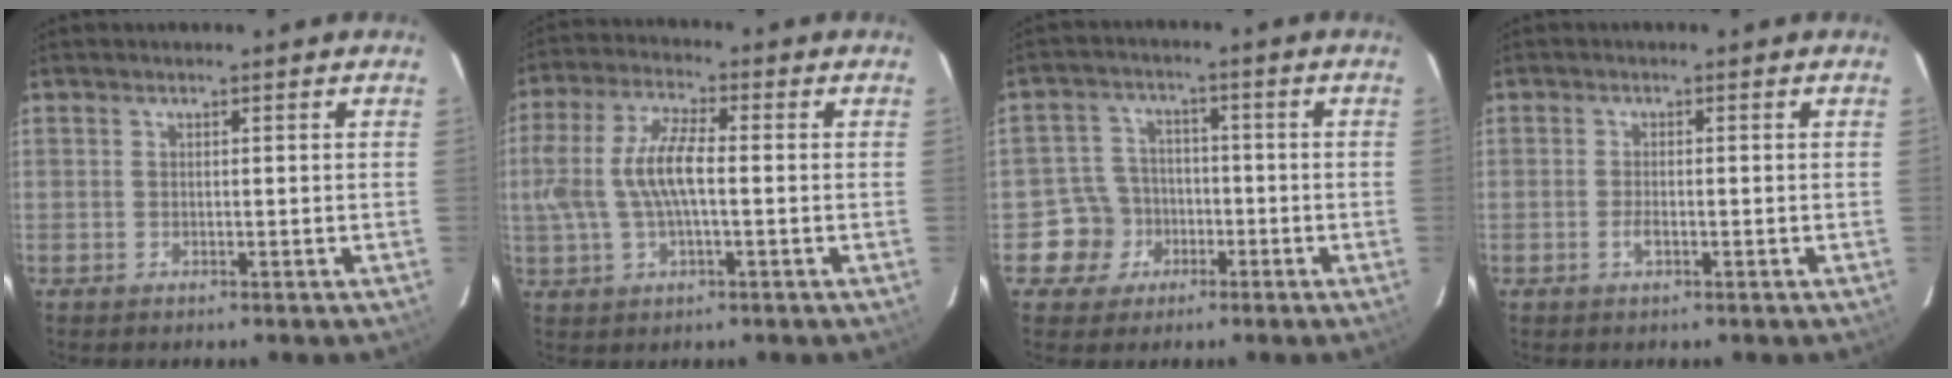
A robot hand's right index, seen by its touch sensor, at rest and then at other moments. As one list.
[{"total": 10.4, "force": [-0.4, 3.8, 9.7], "torque": [-0.203, 0.010, -0.005]}, {"total": 7.0, "force": [-2.7, 6.4, 0.4], "torque": [-0.024, 0.029, -0.040]}, {"total": 1.8, "force": [-0.8, 0.7, 1.4], "torque": [-0.030, -0.001, -0.014]}]